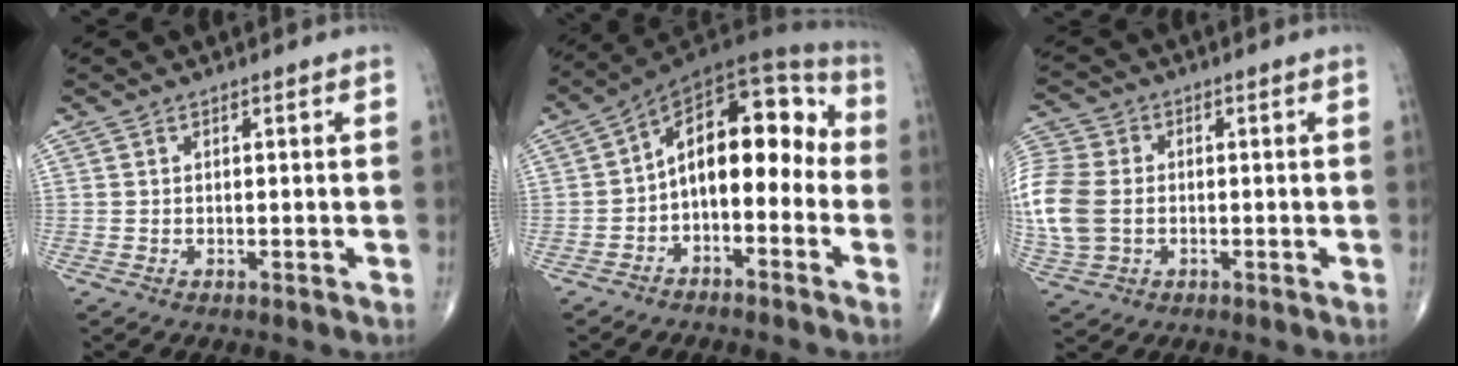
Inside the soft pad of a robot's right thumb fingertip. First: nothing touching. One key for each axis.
{"total": 14.3, "fx": -1.6, "fy": 8.2, "fz": 11.6, "tx": -0.135, "ty": 0.056, "tz": -0.040}
{"total": 15.9, "fx": -0.9, "fy": 12.2, "fz": 10.1, "tx": -0.276, "ty": 0.008, "tz": -0.013}